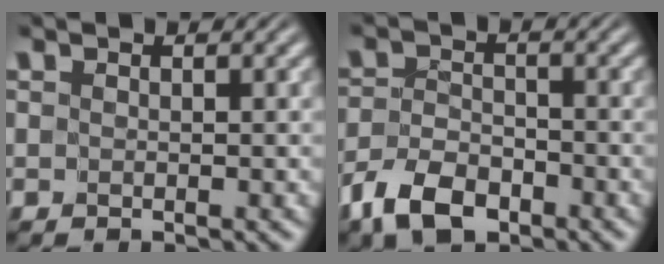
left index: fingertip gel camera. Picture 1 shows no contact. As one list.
[{"total": 4.8, "force": [-3.4, 2.5, 2.4], "torque": [-0.047, -0.002, -0.071]}]